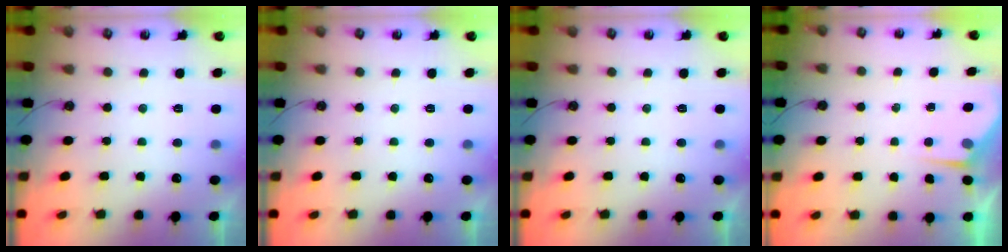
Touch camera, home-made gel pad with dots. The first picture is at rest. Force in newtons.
{"total": 0.0}
{"total": 0.0}
{"total": 2.9, "press": 2.9, "slide": 0.5}